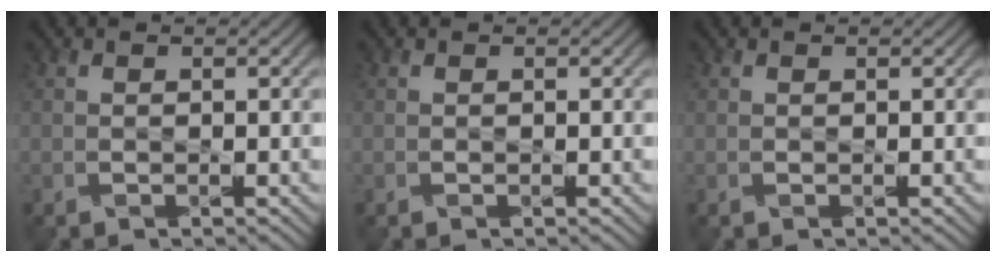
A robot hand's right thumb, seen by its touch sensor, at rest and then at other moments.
{"total": 0.0}
{"total": 0.0}